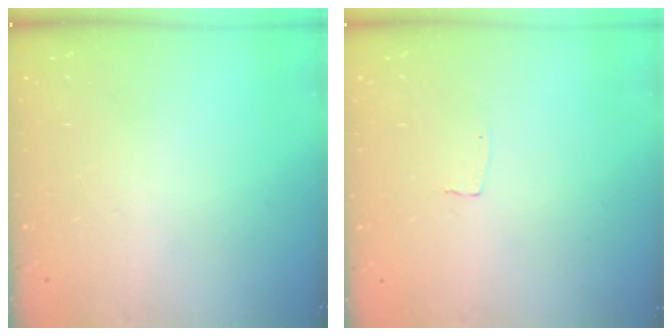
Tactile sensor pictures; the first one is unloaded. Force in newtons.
{"total": 3.0, "press": 3.0, "slide": 0.2}